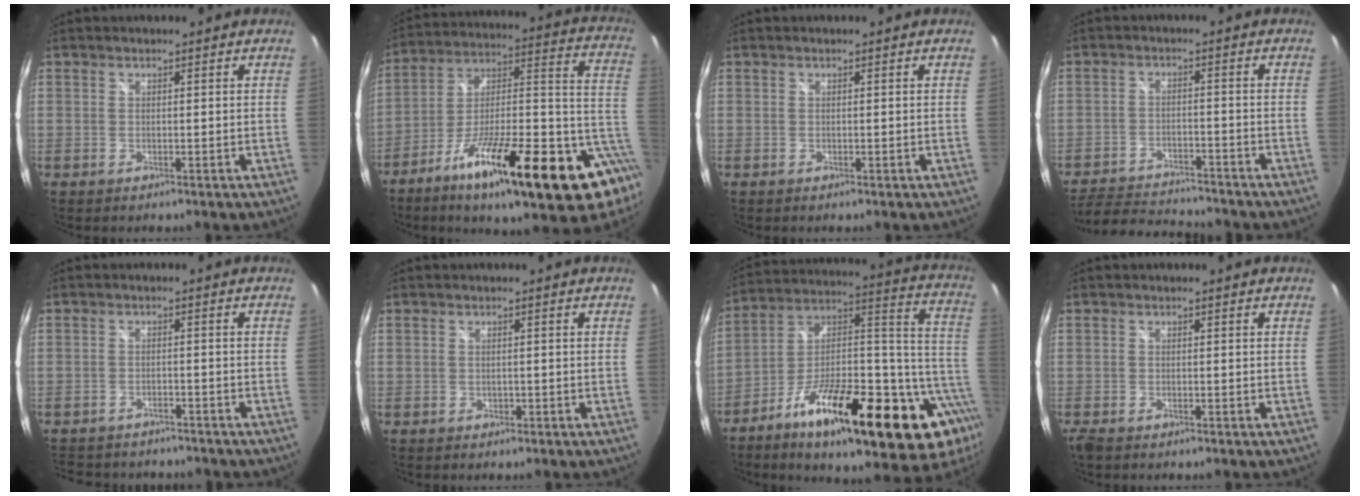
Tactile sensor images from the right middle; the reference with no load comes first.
{"total": 27.1, "force": [-10.1, 6.3, 24.4], "torque": [-0.328, -0.008, -0.163]}
{"total": 0.0}
{"total": 12.3, "force": [-11.1, 2.9, 4.2], "torque": [-0.106, -0.001, -0.173]}
{"total": 9.8, "force": [-8.4, 3.7, 3.3], "torque": [-0.083, -0.010, -0.122]}
{"total": 0.5, "force": [0.0, 0.5, 0.0], "torque": [0.002, 0.001, 0.003]}
{"total": 31.2, "force": [-14.2, 9.9, 26.0], "torque": [-0.362, 0.017, -0.228]}
{"total": 2.0, "force": [-1.5, 0.8, 1.1], "torque": [-0.023, -0.009, -0.028]}